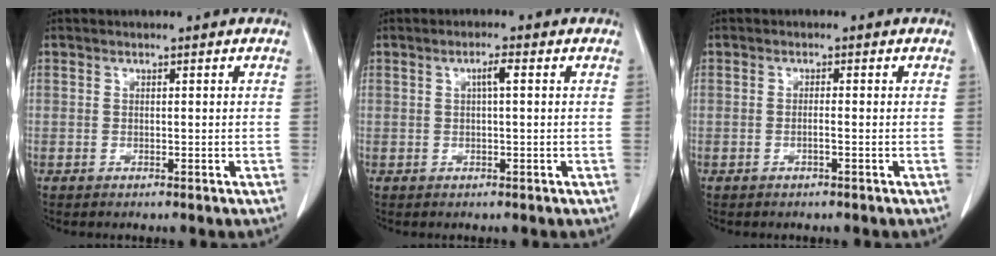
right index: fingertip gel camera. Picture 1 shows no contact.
{"total": 1.9, "force": [0.4, 0.1, 1.9], "torque": [-0.033, 0.005, 0.006]}
{"total": 1.1, "force": [-0.3, 0.0, 1.0], "torque": [-0.020, 0.000, -0.006]}